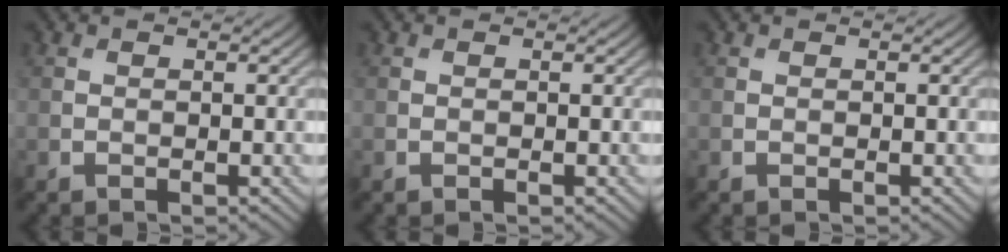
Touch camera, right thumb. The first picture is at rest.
{"total": 0.0}
{"total": 0.0}